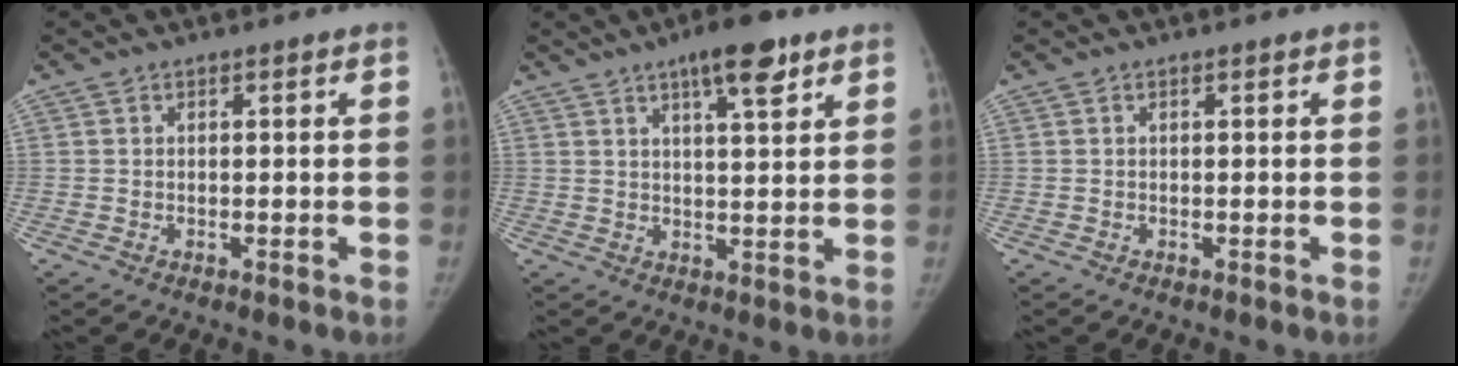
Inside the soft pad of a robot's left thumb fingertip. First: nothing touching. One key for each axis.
{"total": 8.4, "fx": 5.0, "fy": 2.4, "fz": 6.3, "tx": -0.080, "ty": -0.024, "tz": 0.075}
{"total": 0.0}